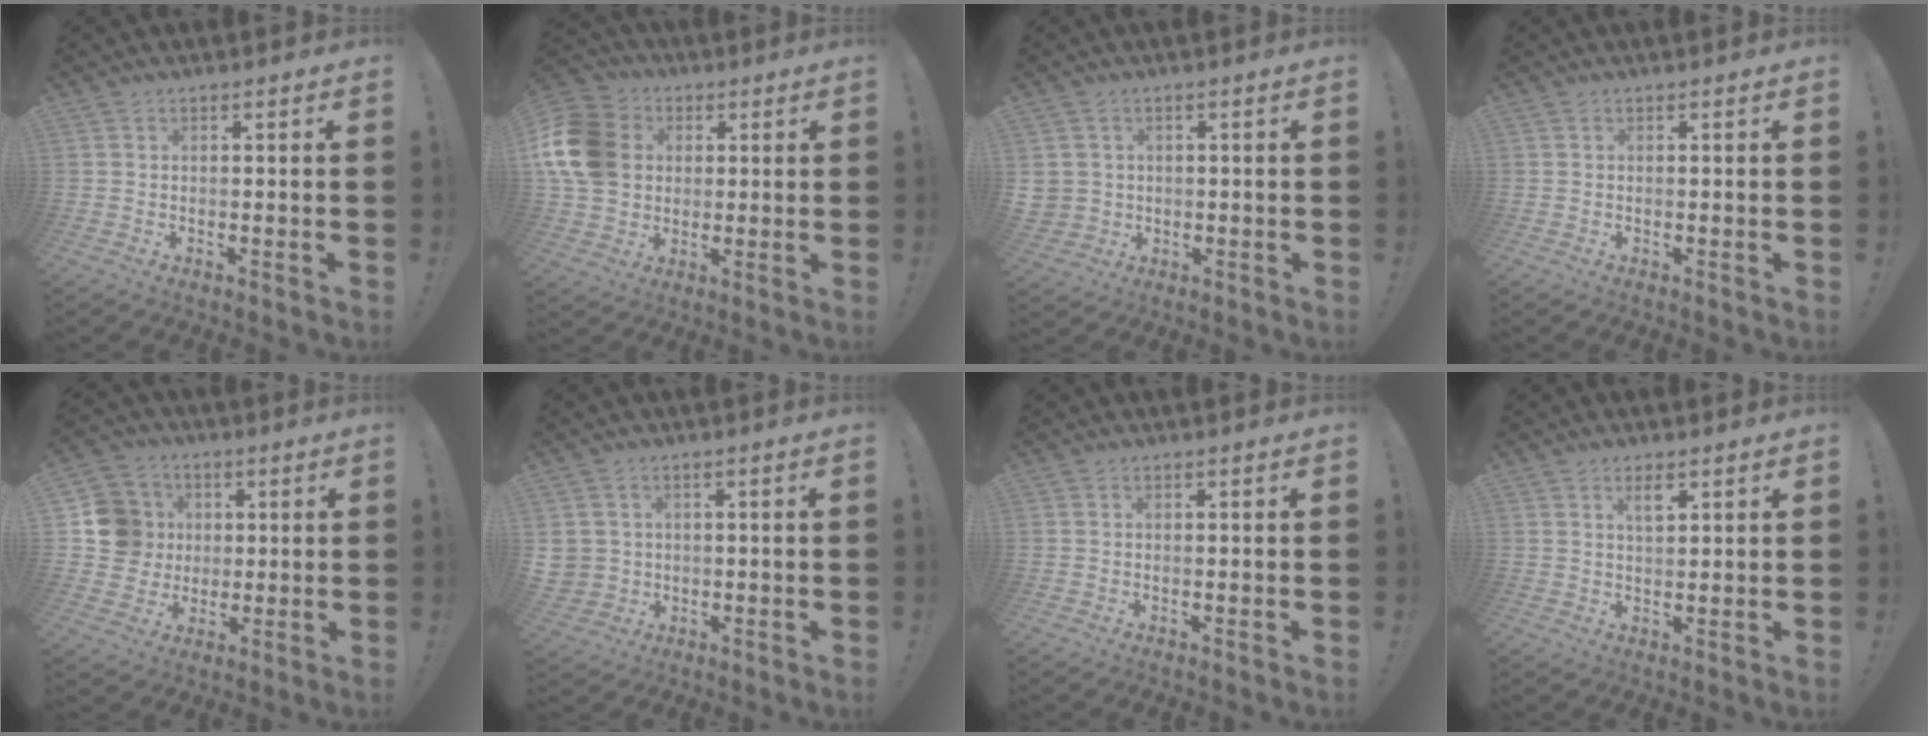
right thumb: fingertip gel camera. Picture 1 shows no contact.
{"total": 17.2, "force": [2.8, 14.0, 9.6], "torque": [-0.169, 0.001, 0.058]}
{"total": 3.8, "force": [0.9, 3.6, 1.0], "torque": [-0.027, -0.002, 0.019]}
{"total": 0.0}
{"total": 13.4, "force": [2.0, 12.5, 4.2], "torque": [-0.058, 0.001, 0.048]}
{"total": 4.6, "force": [0.9, 4.4, 1.1], "torque": [-0.025, -0.003, 0.020]}
{"total": 0.0}
{"total": 4.0, "force": [2.2, 1.5, 3.0], "torque": [-0.045, -0.010, 0.034]}